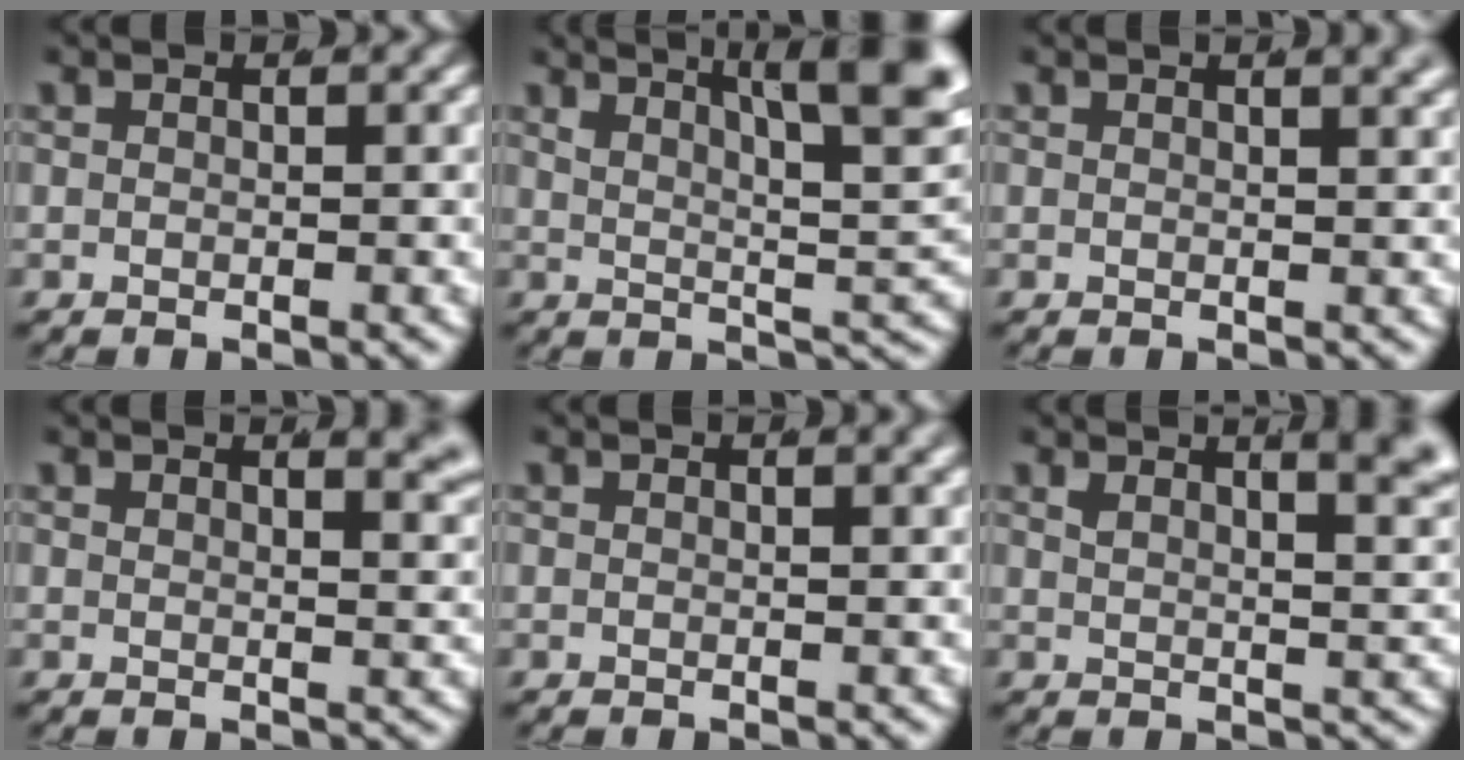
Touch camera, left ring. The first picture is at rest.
{"total": 10.7, "force": [4.8, 4.5, 8.5], "torque": [-0.086, 0.010, 0.065]}
{"total": 2.1, "force": [1.3, 0.3, 1.6], "torque": [-0.011, 0.009, 0.016]}
{"total": 4.7, "force": [3.0, 1.5, 3.3], "torque": [-0.021, 0.008, 0.040]}
{"total": 1.0, "force": [0.6, 0.0, 0.8], "torque": [-0.005, 0.005, 0.007]}
{"total": 8.8, "force": [4.5, 3.7, 6.7], "torque": [-0.064, 0.019, 0.060]}